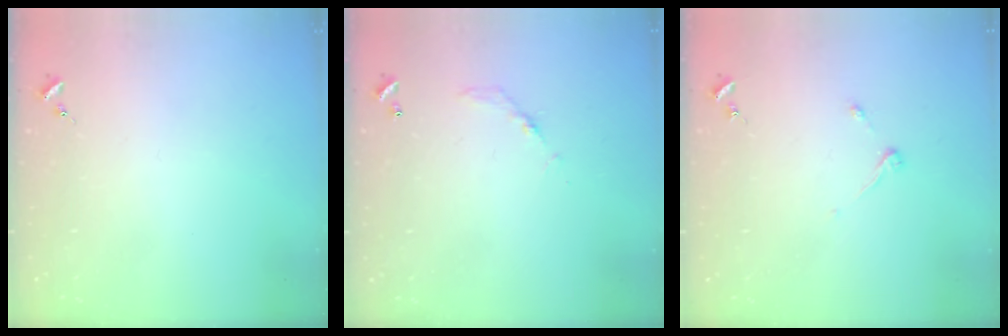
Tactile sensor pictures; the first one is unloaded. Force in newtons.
{"total": 5.0, "press": 5.0, "slide": 0.3}
{"total": 3.7, "press": 3.6, "slide": 0.6}